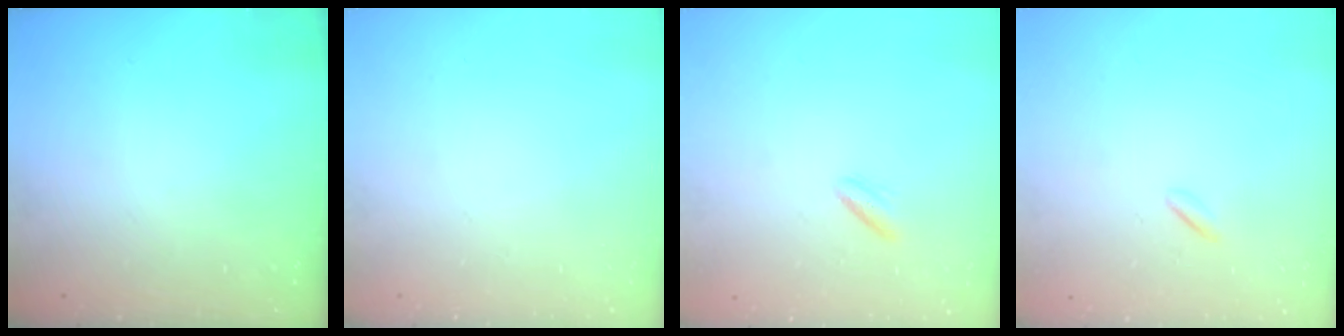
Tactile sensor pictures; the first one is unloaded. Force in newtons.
{"total": 0.0}
{"total": 2.6, "press": 2.5, "slide": 0.9}
{"total": 0.0}